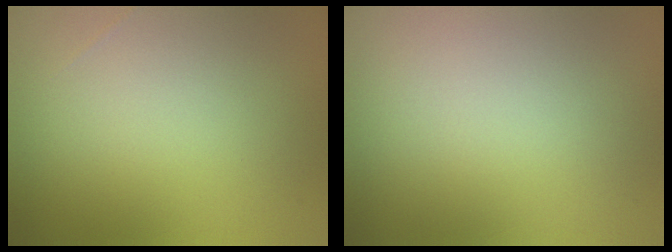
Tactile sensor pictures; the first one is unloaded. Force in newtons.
{"total": 0.0}